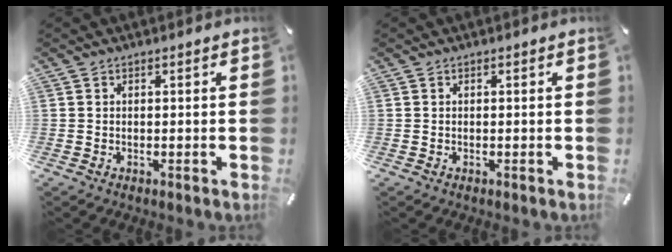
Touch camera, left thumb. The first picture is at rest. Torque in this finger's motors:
{"motor_torque": [0.00, 0.00, -0.03, 0.05, 0.00]}